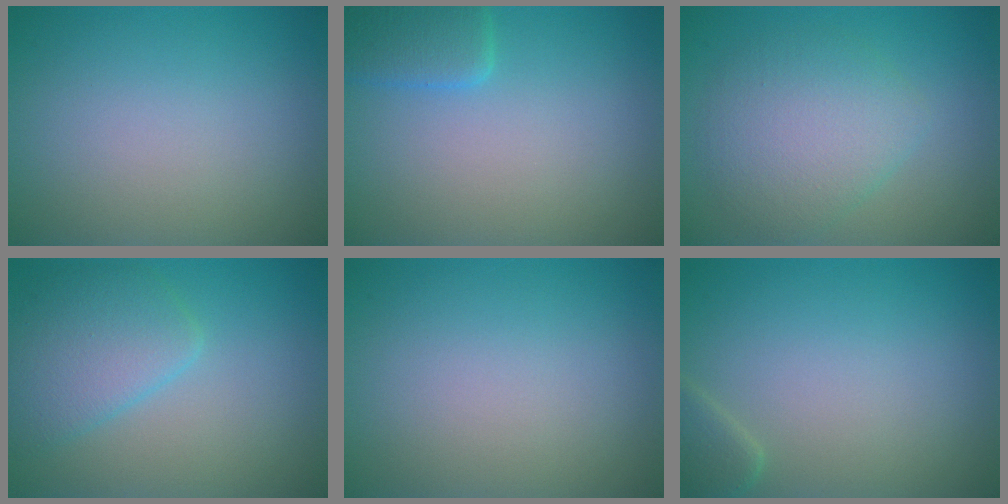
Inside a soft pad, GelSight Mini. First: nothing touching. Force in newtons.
{"total": 2.6, "press": 2.6, "slide": 0.2}
{"total": 4.6, "press": 4.6, "slide": 0.1}
{"total": 4.2, "press": 4.2, "slide": 0.2}
{"total": 0.0}
{"total": 1.7, "press": 1.7, "slide": 0.2}